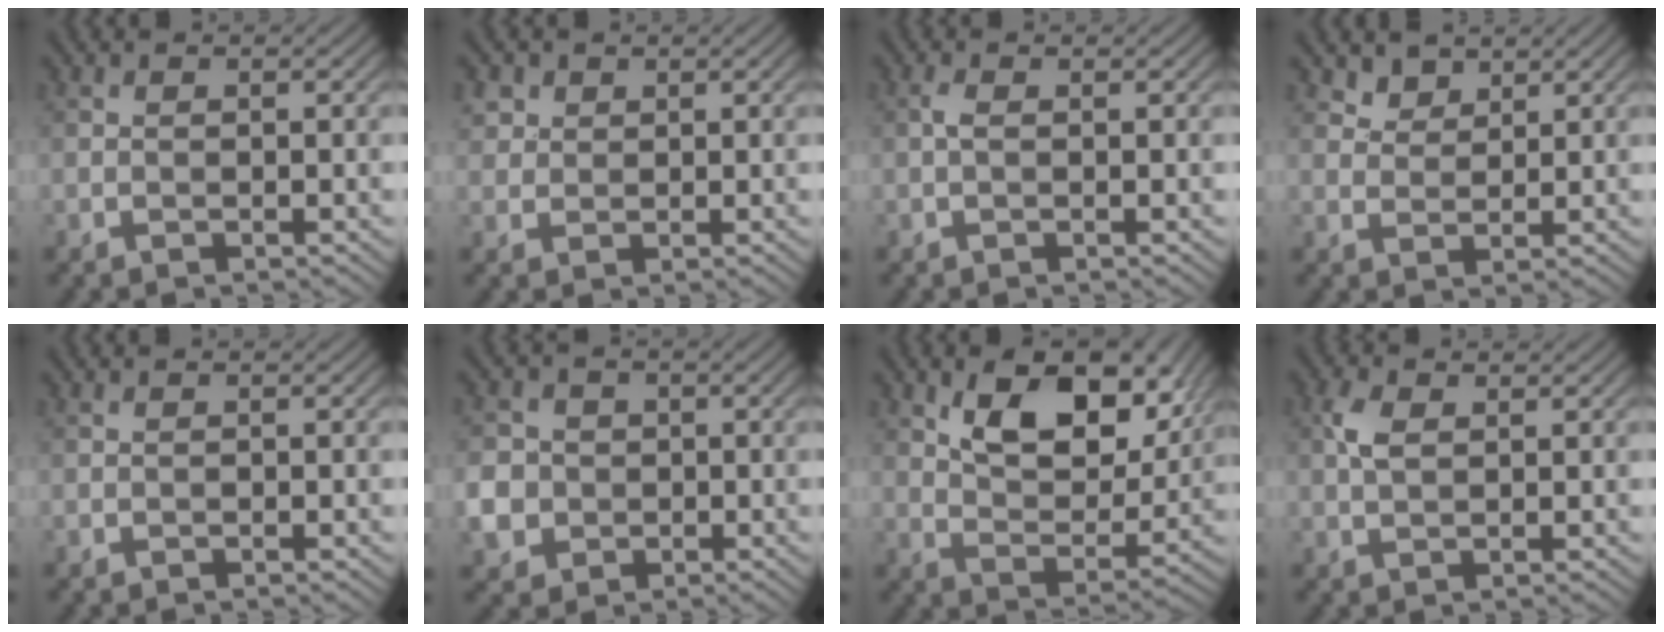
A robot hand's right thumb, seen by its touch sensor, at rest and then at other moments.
{"total": 2.8, "force": [1.4, 2.2, 0.8], "torque": [-0.033, -0.004, 0.040]}
{"total": 0.9, "force": [0.0, 0.2, 0.9], "torque": [-0.025, 0.005, -0.001]}
{"total": 2.5, "force": [2.0, 1.3, 0.7], "torque": [-0.019, -0.003, 0.044]}
{"total": 0.0}
{"total": 5.9, "force": [-1.1, 5.5, 1.9], "torque": [-0.070, -0.009, -0.037]}
{"total": 11.7, "force": [5.8, 6.0, 8.2], "torque": [-0.140, -0.007, 0.100]}
{"total": 2.7, "force": [0.9, 1.4, 2.1], "torque": [-0.056, 0.006, 0.017]}